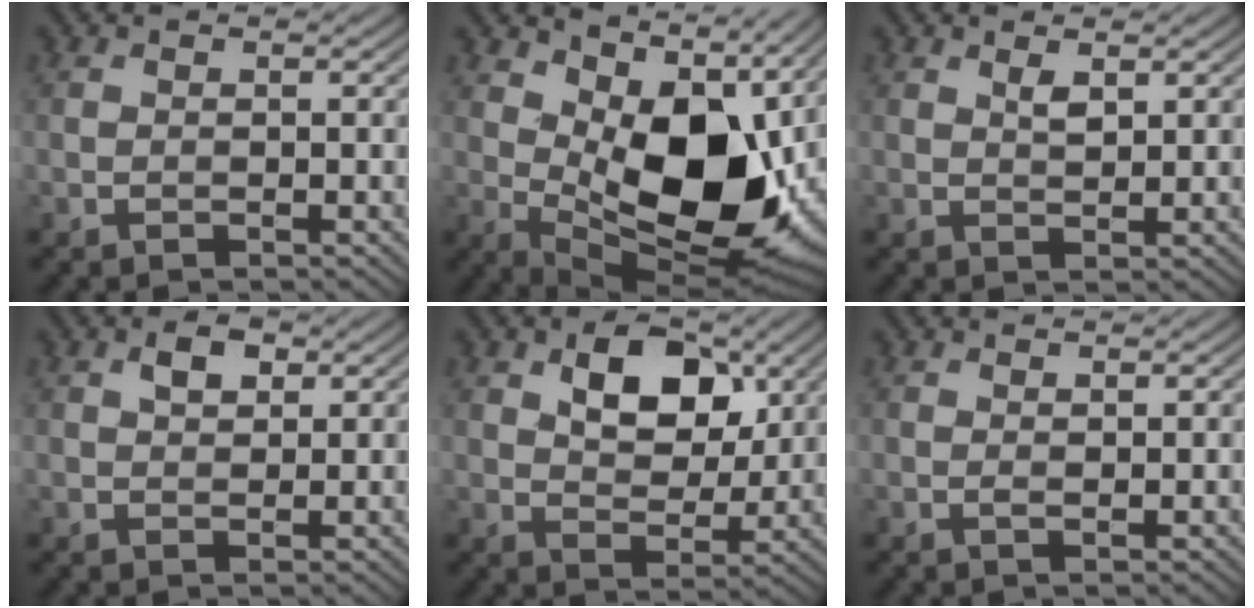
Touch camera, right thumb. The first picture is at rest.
{"total": 14.9, "force": [3.4, 8.2, 12.0], "torque": [-0.201, -0.012, 0.067]}
{"total": 1.8, "force": [1.0, 0.6, 1.3], "torque": [-0.029, -0.003, 0.022]}
{"total": 2.5, "force": [1.1, 1.4, 1.7], "torque": [-0.030, 0.004, 0.017]}
{"total": 8.2, "force": [3.3, 5.1, 5.6], "torque": [-0.095, -0.003, 0.049]}
{"total": 0.6, "force": [0.3, 0.3, 0.5], "torque": [-0.011, -0.002, 0.004]}